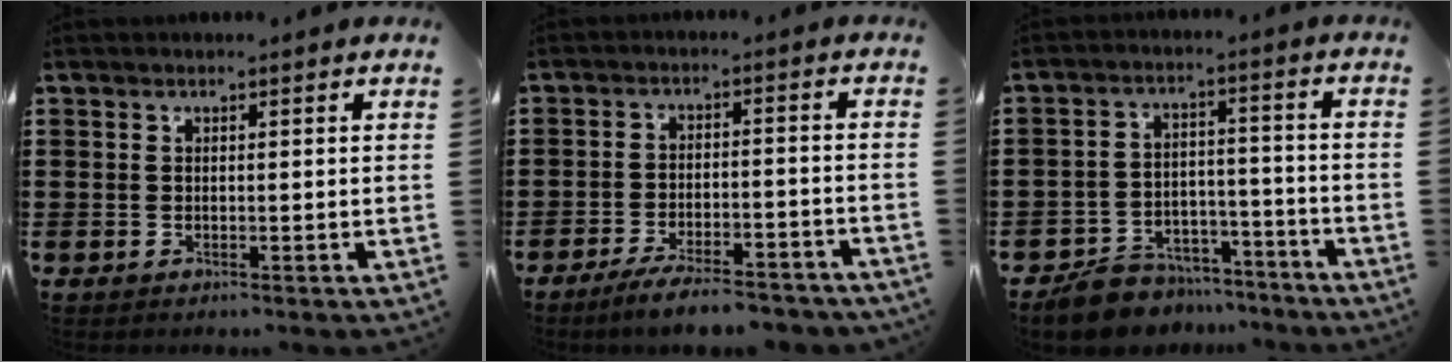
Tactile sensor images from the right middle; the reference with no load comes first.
{"total": 6.0, "force": [-5.3, 0.5, 2.8], "torque": [-0.055, -0.008, -0.102]}
{"total": 7.2, "force": [-6.8, 2.0, 0.8], "torque": [-0.021, 0.024, -0.136]}